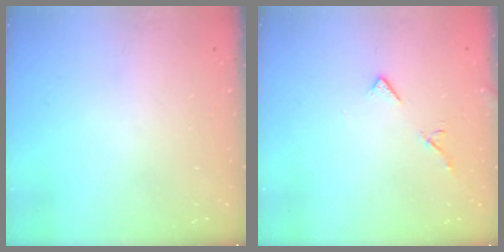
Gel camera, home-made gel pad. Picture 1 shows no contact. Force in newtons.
{"total": 6.5, "press": 6.4, "slide": 0.9}